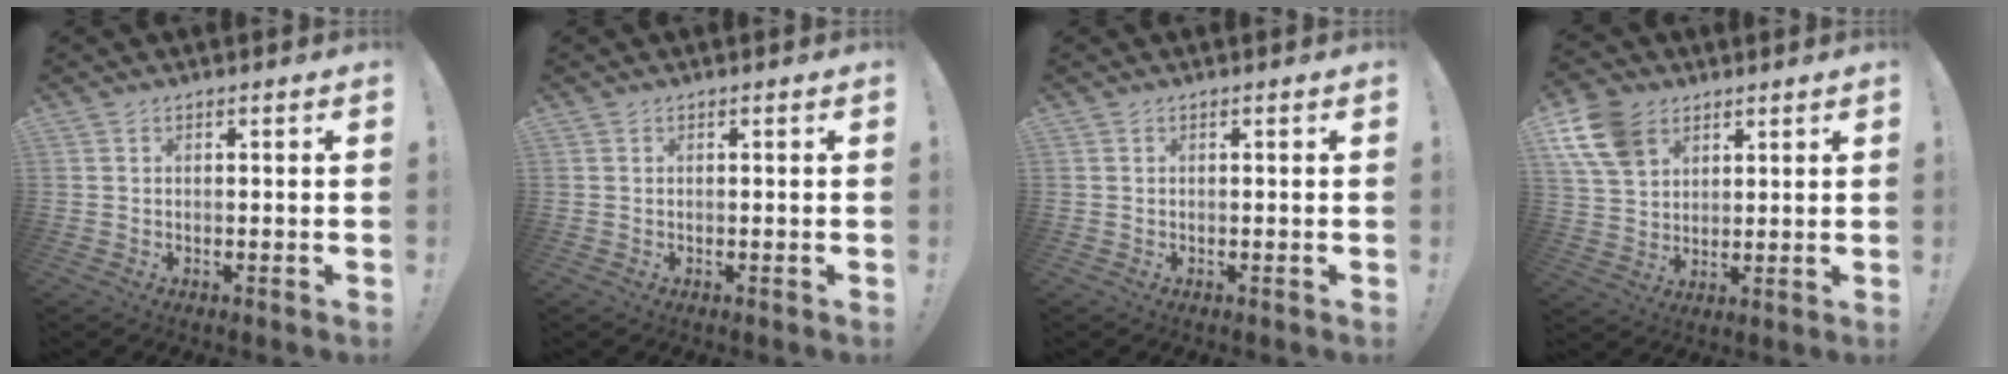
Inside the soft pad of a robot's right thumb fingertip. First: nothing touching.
{"total": 0.0}
{"total": 0.0}
{"total": 12.5, "force": [6.6, 8.7, 6.1], "torque": [-0.111, -0.024, 0.132]}